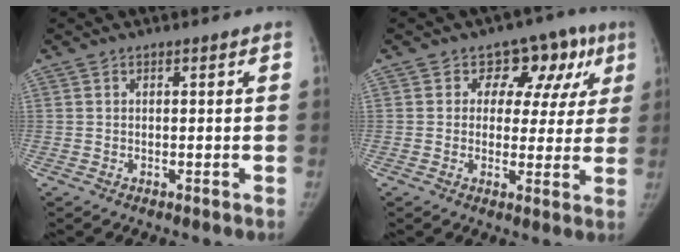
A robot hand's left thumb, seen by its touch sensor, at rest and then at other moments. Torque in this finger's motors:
{"motor_torque": [0.70, 0.63, -0.01, 0.34, -0.03]}